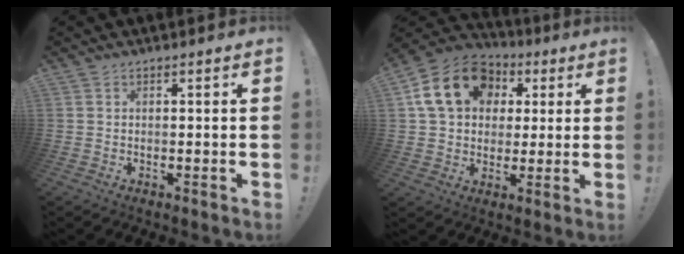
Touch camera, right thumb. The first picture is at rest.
{"total": 18.4, "force": [6.2, 14.0, 10.4], "torque": [-0.154, -0.003, 0.120]}